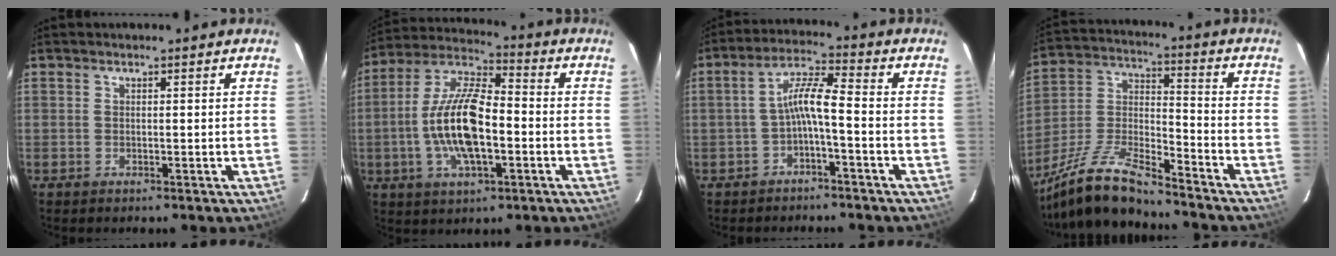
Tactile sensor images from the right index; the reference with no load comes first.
{"total": 15.3, "force": [-3.1, 5.8, 13.8], "torque": [-0.281, 0.004, -0.061]}
{"total": 5.7, "force": [-2.2, 0.6, 5.2], "torque": [-0.117, 0.017, -0.040]}
{"total": 15.2, "force": [-12.5, 3.2, 7.9], "torque": [-0.182, -0.001, -0.240]}